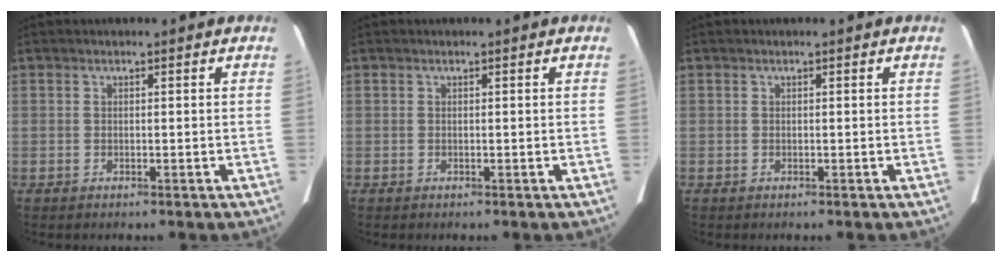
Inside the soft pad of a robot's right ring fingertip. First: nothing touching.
{"total": 0.0}
{"total": 0.0}